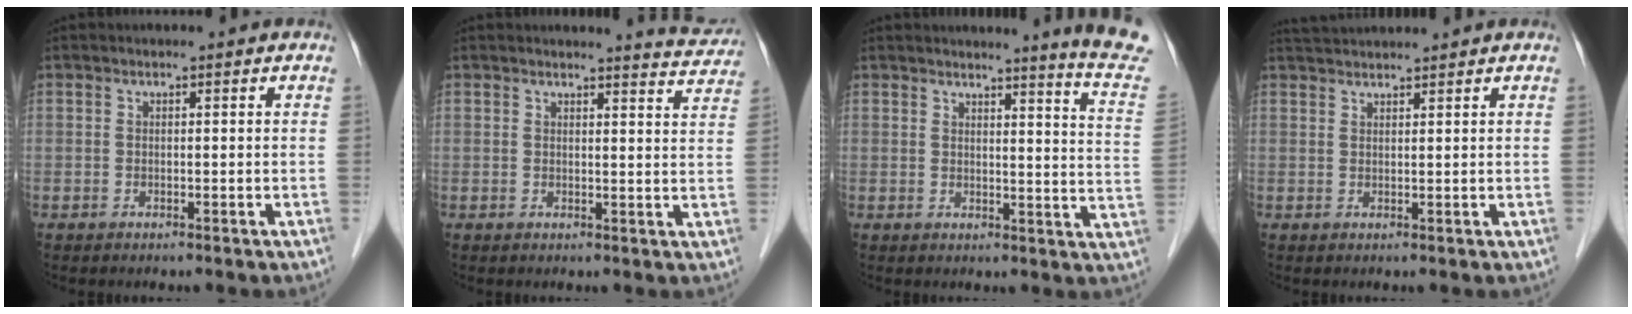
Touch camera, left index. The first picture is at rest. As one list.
[{"total": 5.3, "force": [5.3, 0.1, 0.1], "torque": [-0.004, -0.027, 0.042]}, {"total": 10.4, "force": [9.7, -1.8, 3.3], "torque": [-0.036, -0.090, 0.088]}, {"total": 4.6, "force": [4.5, -0.4, 1.1], "torque": [-0.018, 0.035, 0.079]}]